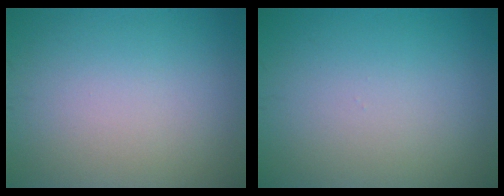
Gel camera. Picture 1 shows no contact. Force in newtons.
{"total": 0.0}